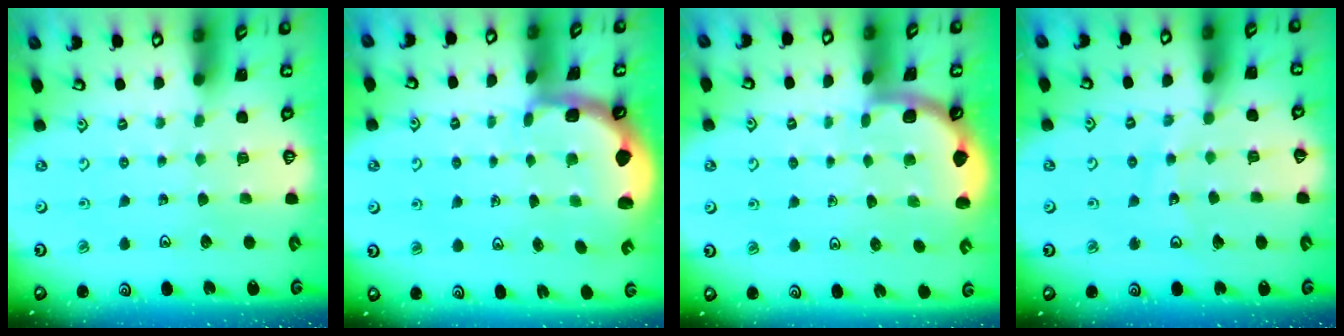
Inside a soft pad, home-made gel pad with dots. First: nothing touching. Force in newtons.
{"total": 2.0, "press": 1.8, "slide": 0.9}
{"total": 1.9, "press": 1.9, "slide": 0.0}
{"total": 9.7, "press": 9.7, "slide": 1.2}